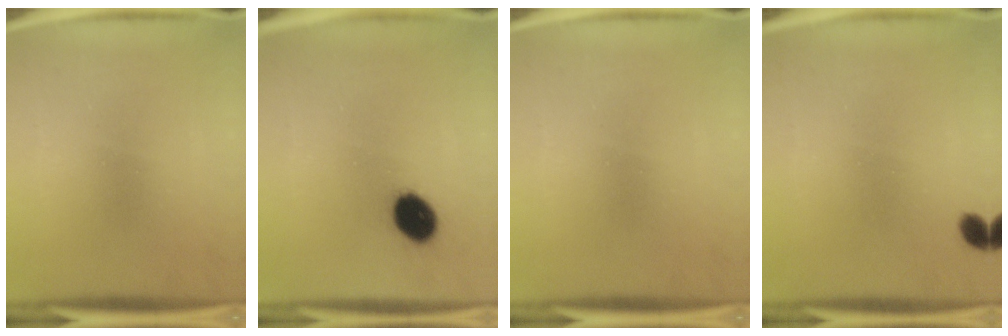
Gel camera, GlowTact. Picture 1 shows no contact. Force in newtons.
{"total": 8.6}
{"total": 0.0}
{"total": 2.3}